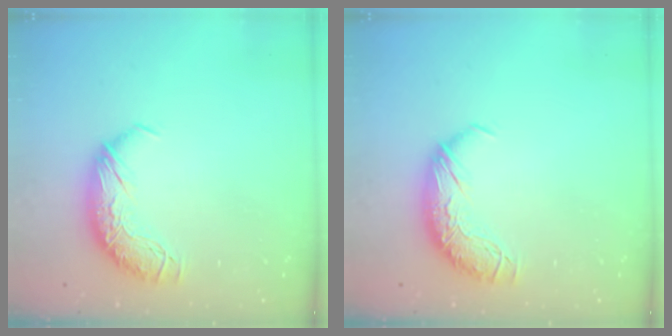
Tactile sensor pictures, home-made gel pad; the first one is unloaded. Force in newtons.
{"total": 0.0}